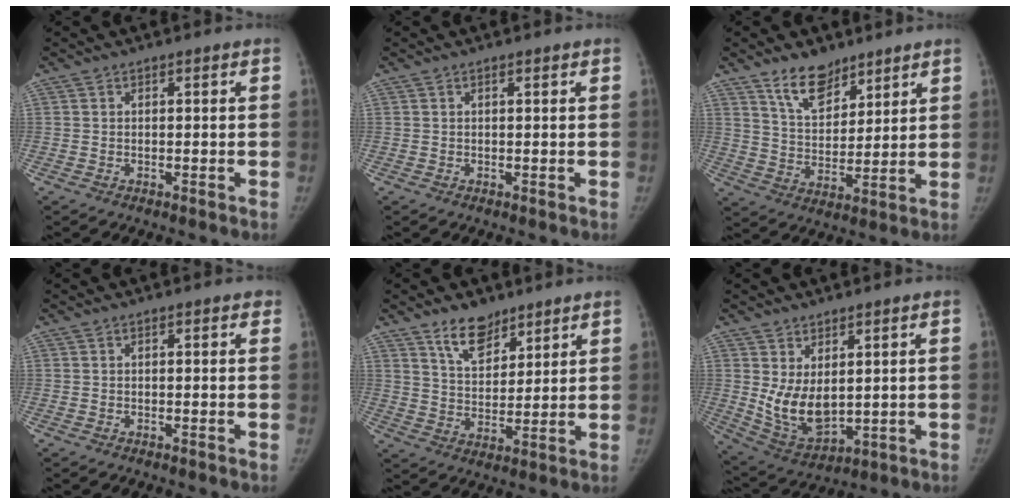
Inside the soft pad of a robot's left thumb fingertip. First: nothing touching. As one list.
[{"total": 0.5, "force": [0.4, 0.1, 0.4], "torque": [-0.005, 0.000, 0.005]}, {"total": 9.5, "force": [6.9, 5.0, 4.1], "torque": [-0.038, -0.053, 0.128]}, {"total": 0.6, "force": [0.4, 0.3, 0.3], "torque": [0.001, -0.001, -0.001]}, {"total": 8.3, "force": [6.0, 4.4, 3.7], "torque": [-0.030, -0.046, 0.110]}, {"total": 9.3, "force": [1.6, 5.7, 7.2], "torque": [-0.111, -0.027, 0.055]}]